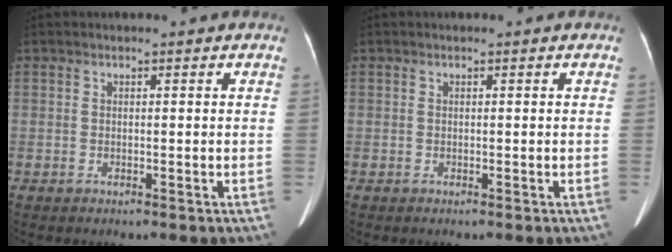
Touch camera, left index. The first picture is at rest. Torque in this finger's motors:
{"motor_torque": [0.00, 0.00, 0.00, 0.00]}